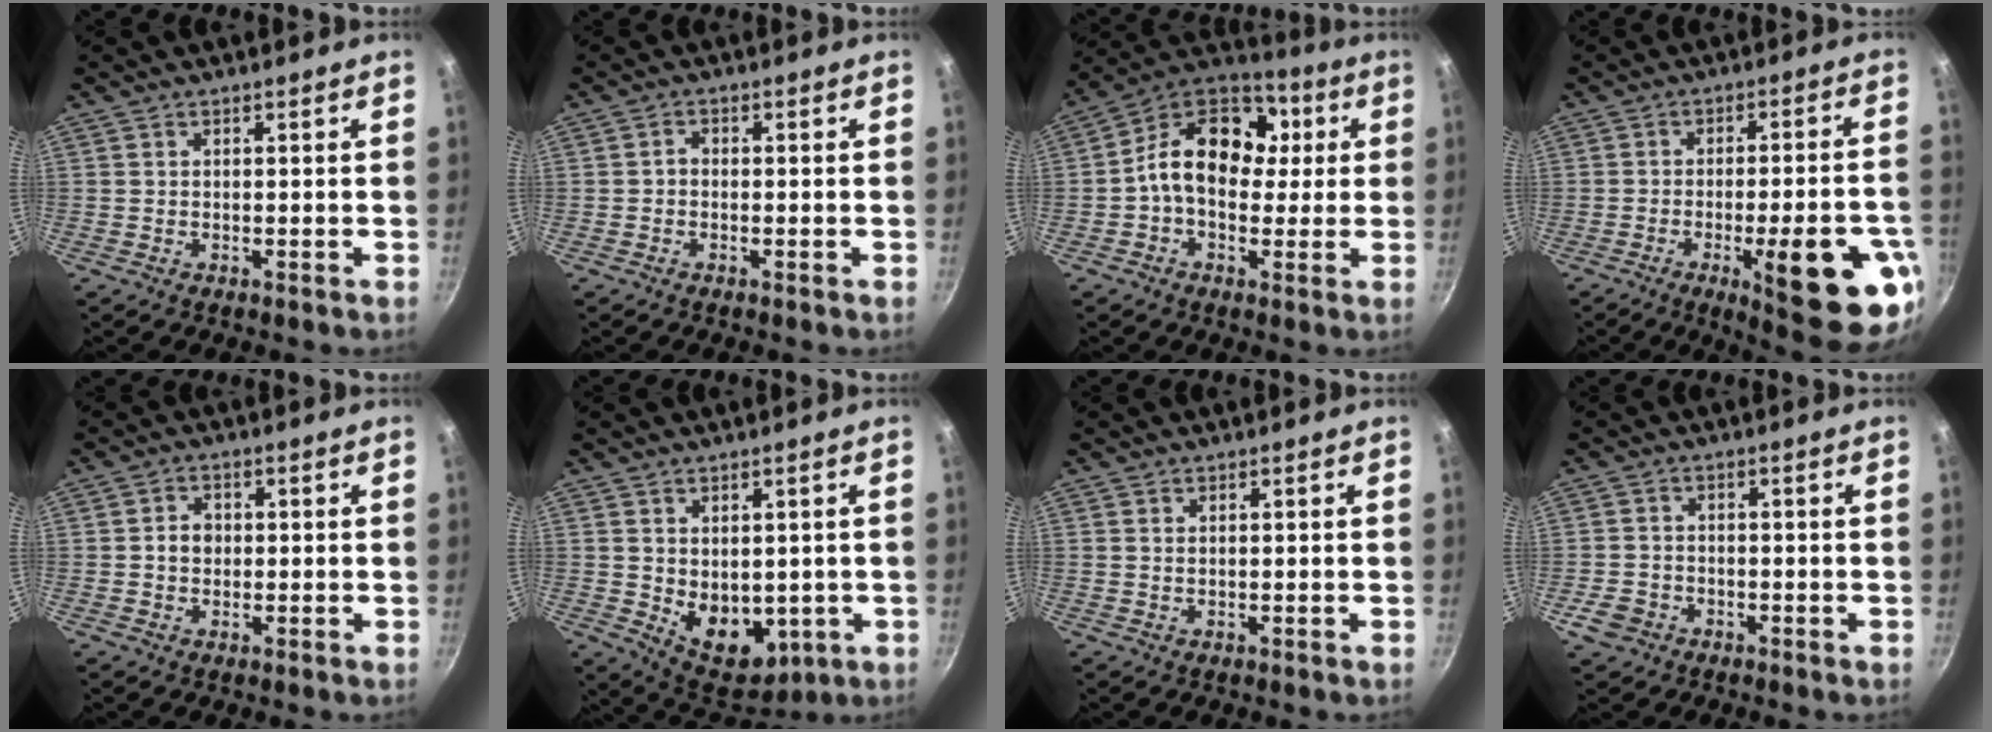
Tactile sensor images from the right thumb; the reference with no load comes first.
{"total": 1.3, "force": [-0.4, 1.0, 0.8], "torque": [-0.013, 0.008, -0.011]}
{"total": 16.1, "force": [1.4, 11.8, 10.8], "torque": [-0.131, 0.029, -0.002]}
{"total": 19.0, "force": [-6.8, 5.0, 17.0], "torque": [-0.195, 0.017, -0.083]}
{"total": 3.1, "force": [0.0, 2.6, 1.7], "torque": [-0.013, 0.008, -0.002]}
{"total": 10.2, "force": [-0.2, 7.2, 7.2], "torque": [-0.076, -0.024, 0.023]}
{"total": 0.7, "force": [0.3, 0.4, 0.5], "torque": [-0.009, 0.001, 0.006]}
{"total": 3.9, "force": [-1.7, 3.1, 1.6], "torque": [-0.032, 0.015, -0.027]}